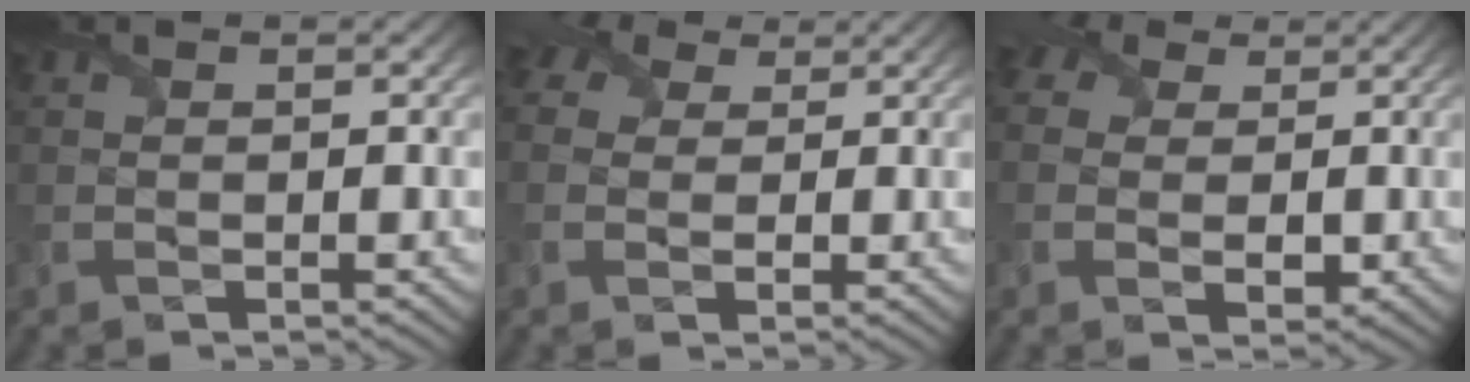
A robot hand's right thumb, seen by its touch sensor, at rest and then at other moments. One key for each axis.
{"total": 6.8, "fx": 3.0, "fy": 4.8, "fz": 3.8, "tx": -0.110, "ty": 0.023, "tz": 0.042}
{"total": 7.7, "fx": 2.0, "fy": 6.0, "fz": 4.5, "tx": -0.114, "ty": 0.007, "tz": 0.027}